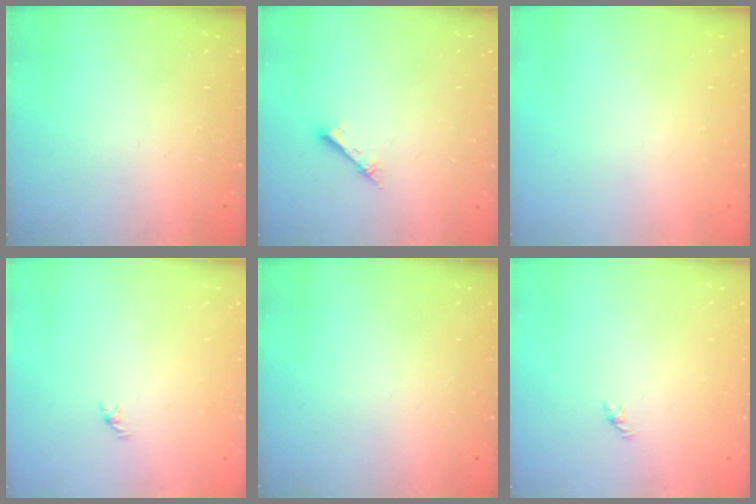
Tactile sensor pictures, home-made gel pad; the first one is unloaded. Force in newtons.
{"total": 2.1, "press": 2.1, "slide": 0.2}
{"total": 0.0}
{"total": 0.5, "press": 0.3, "slide": 0.4}
{"total": 0.0}
{"total": 0.5, "press": 0.3, "slide": 0.4}